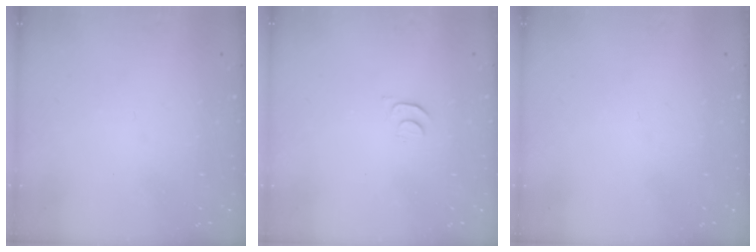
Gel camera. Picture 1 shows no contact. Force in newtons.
{"total": 3.5, "press": 3.5, "slide": 0.5}
{"total": 0.0}